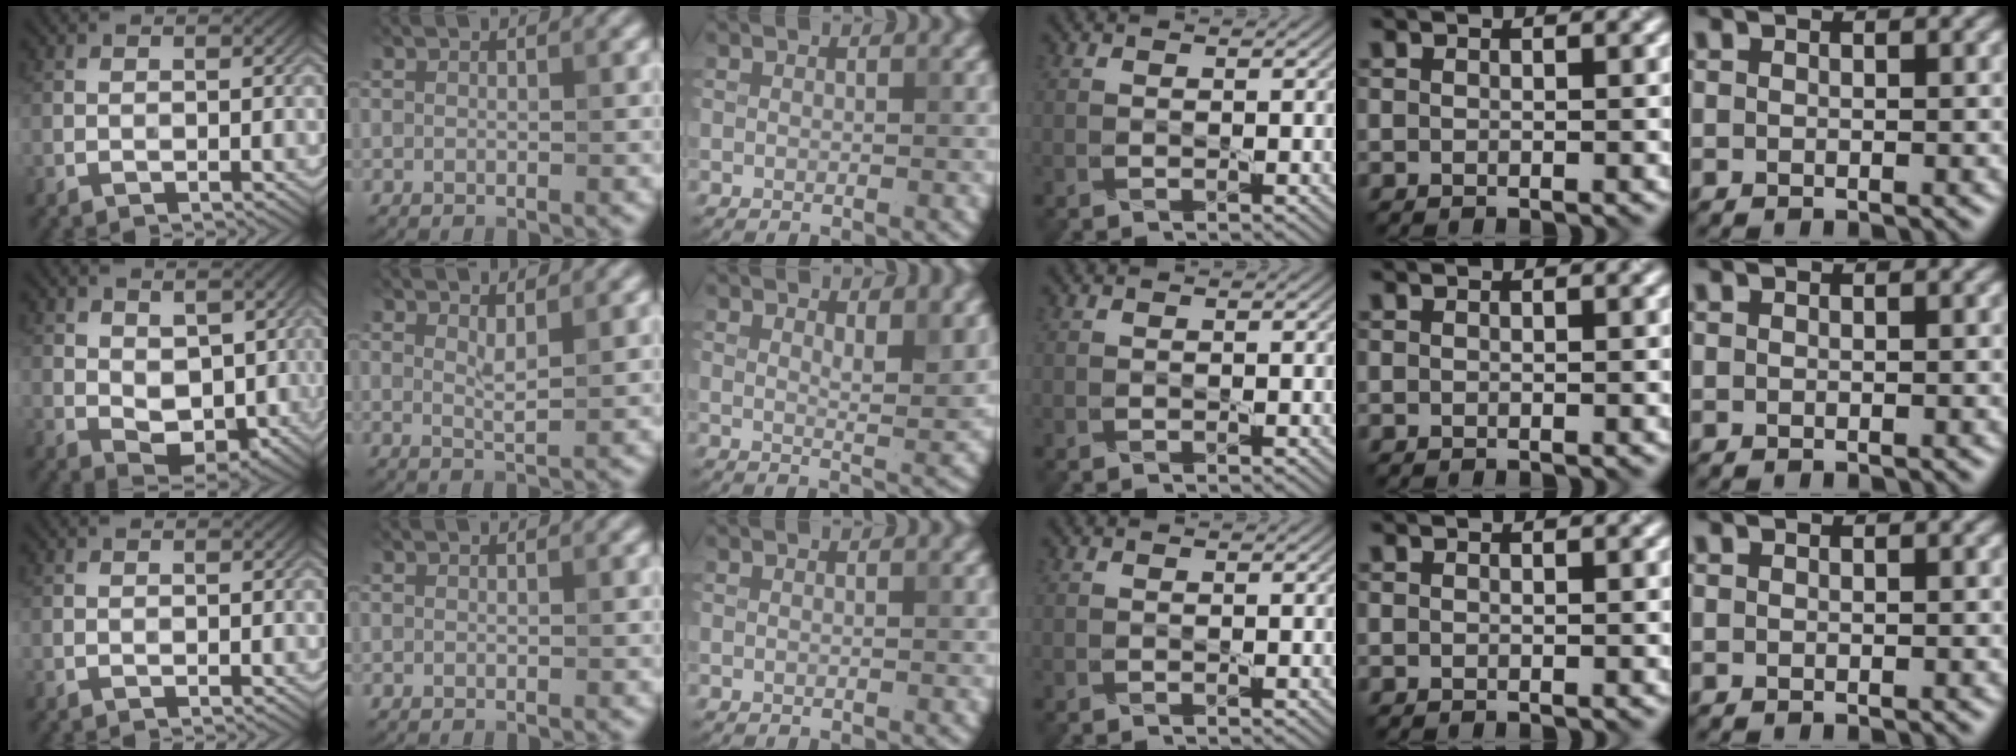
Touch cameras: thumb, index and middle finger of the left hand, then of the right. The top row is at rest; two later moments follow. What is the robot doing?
{"motion": "squeeze", "object": "sponge"}